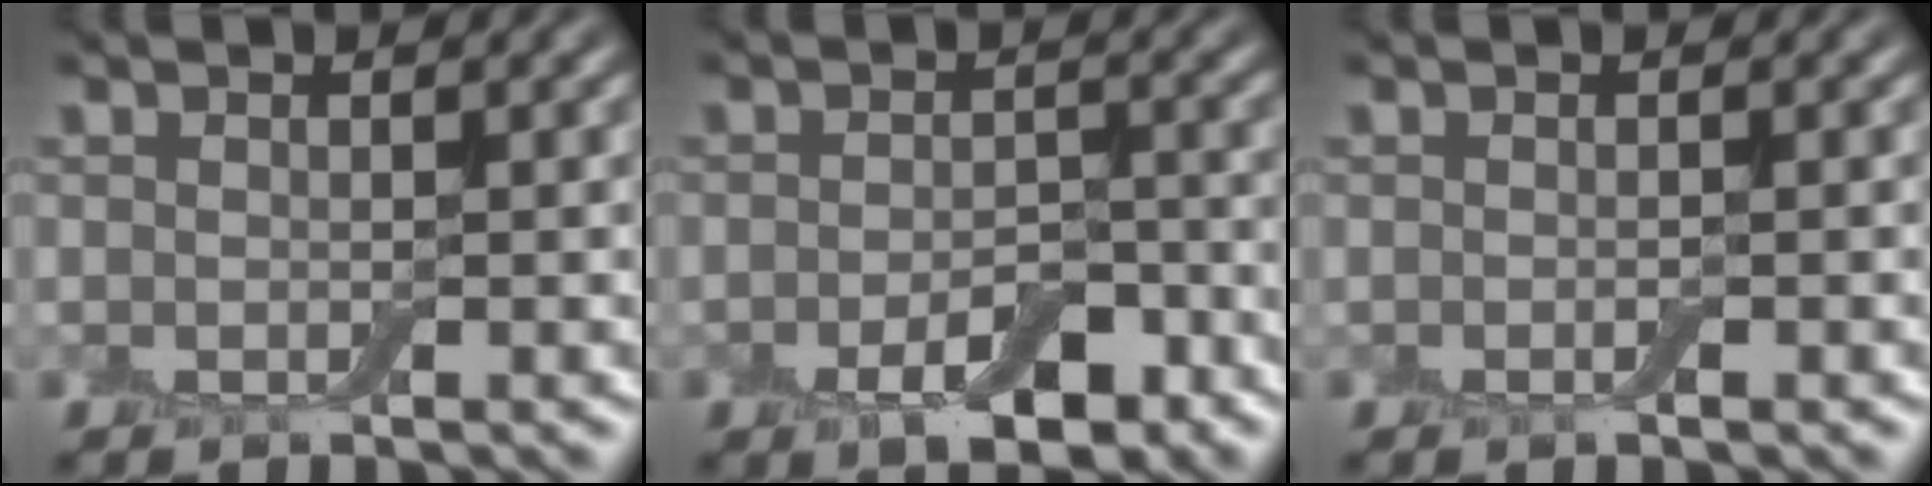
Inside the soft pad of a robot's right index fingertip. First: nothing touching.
{"total": 4.6, "force": [-2.2, 2.3, 3.3], "torque": [-0.048, -0.001, -0.033]}
{"total": 0.5, "force": [-0.2, 0.0, 0.5], "torque": [-0.007, -0.002, -0.003]}